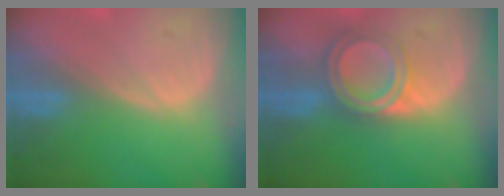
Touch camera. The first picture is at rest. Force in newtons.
{"total": 6.3, "press": 5.3, "slide": 3.4}